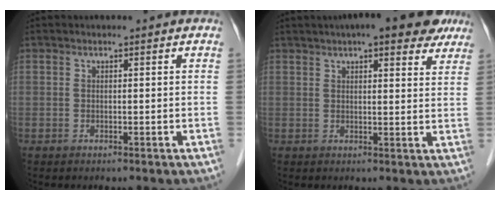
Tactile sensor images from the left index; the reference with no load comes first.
{"total": 13.0, "force": [9.8, 3.1, 7.9], "torque": [-0.108, 0.023, 0.121]}